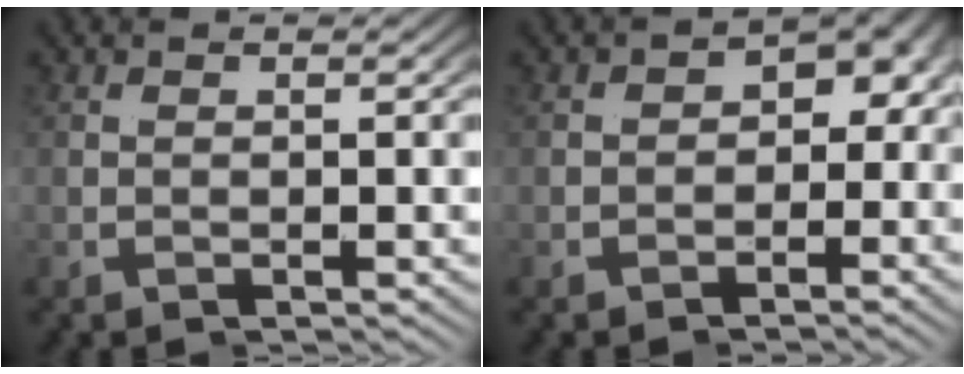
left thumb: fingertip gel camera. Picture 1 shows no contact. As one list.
[{"total": 6.3, "force": [-0.8, 4.9, 3.8], "torque": [-0.059, -0.003, -0.018]}]